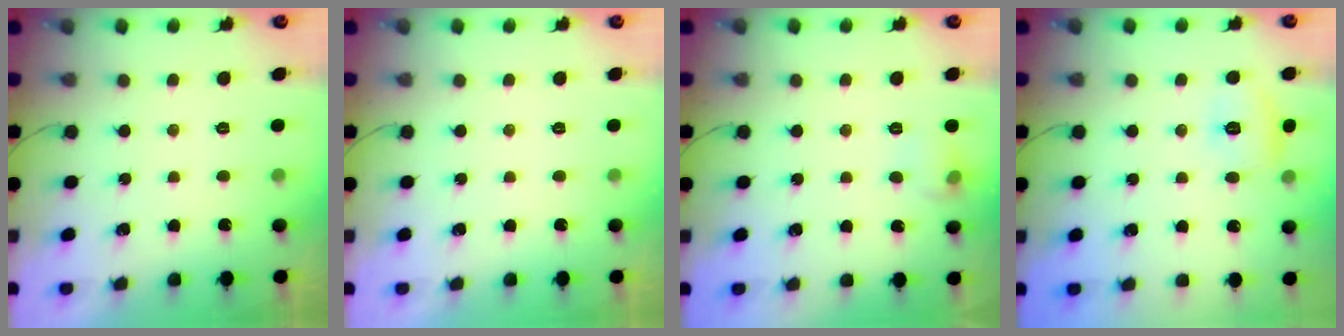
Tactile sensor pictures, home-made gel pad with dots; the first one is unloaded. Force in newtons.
{"total": 0.0}
{"total": 6.9, "press": 6.8, "slide": 1.4}
{"total": 6.8, "press": 6.6, "slide": 1.7}